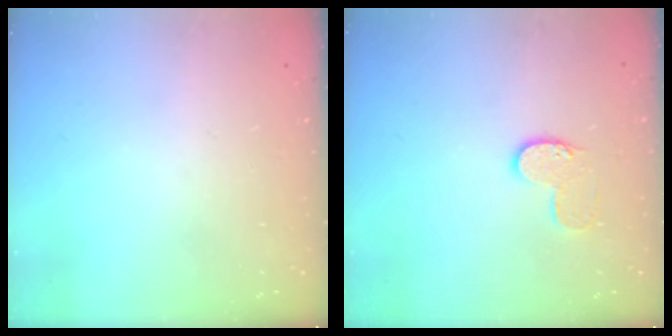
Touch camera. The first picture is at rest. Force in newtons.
{"total": 7.4, "press": 7.4, "slide": 0.2}